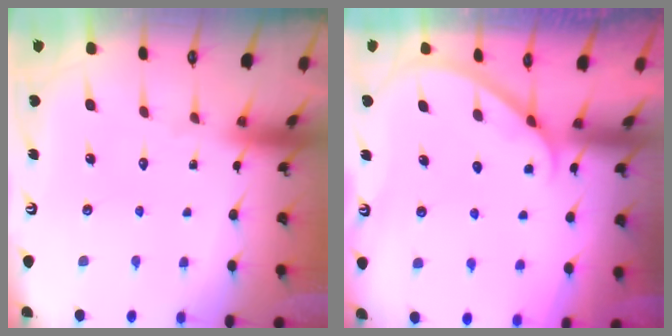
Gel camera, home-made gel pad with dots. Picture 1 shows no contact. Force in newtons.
{"total": 2.0, "press": 2.0, "slide": 0.1}